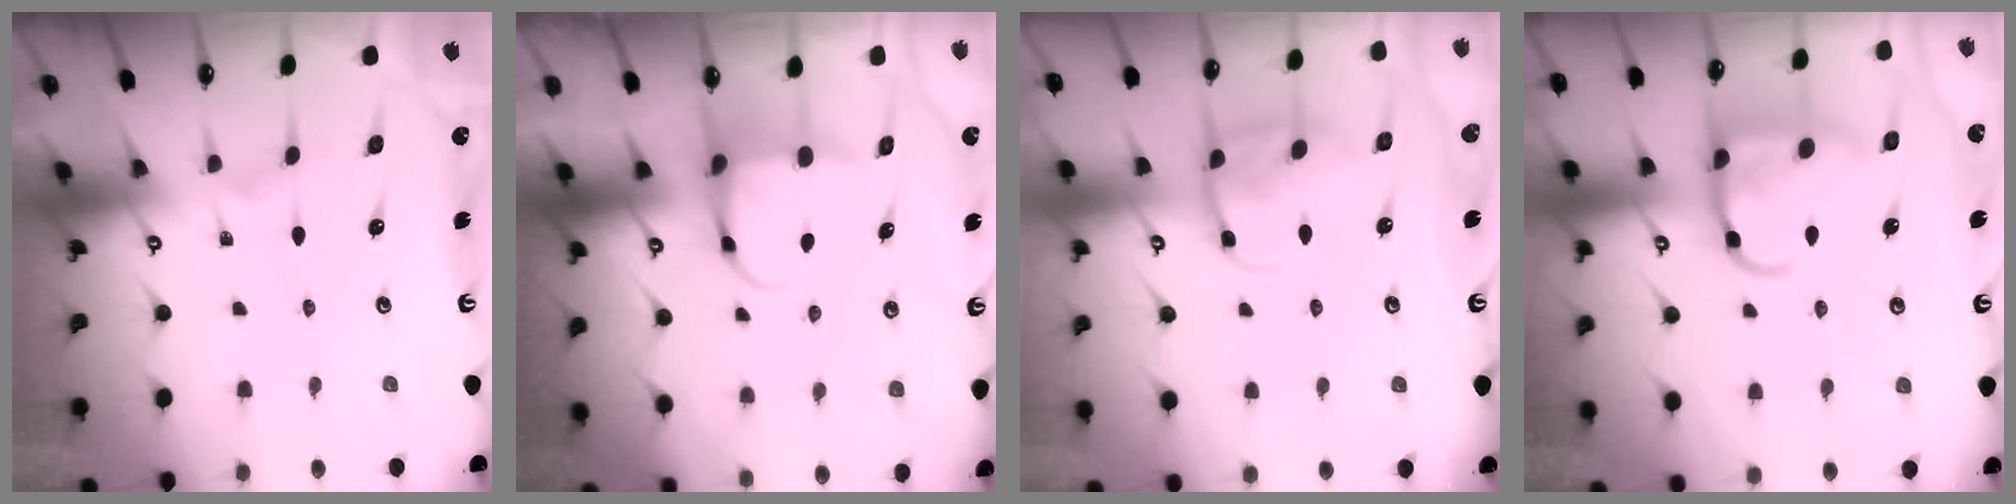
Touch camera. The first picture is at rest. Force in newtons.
{"total": 4.4, "press": 4.4, "slide": 0.2}
{"total": 11.2, "press": 11.1, "slide": 1.2}
{"total": 12.8, "press": 12.7, "slide": 1.4}